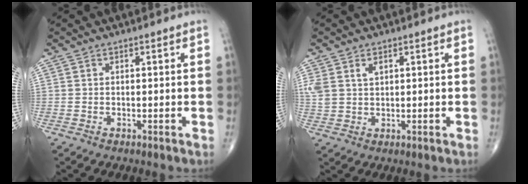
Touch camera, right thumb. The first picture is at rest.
{"total": 5.5, "force": [2.1, 3.6, 3.6], "torque": [-0.080, 0.003, 0.051]}